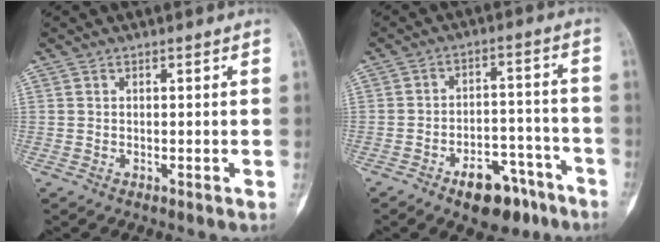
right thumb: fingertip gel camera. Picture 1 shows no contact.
{"total": 11.2, "force": [-7.1, 5.9, 6.5], "torque": [-0.064, 0.061, -0.099]}